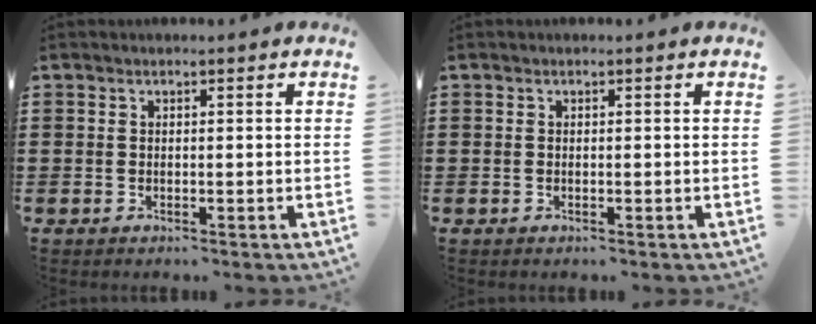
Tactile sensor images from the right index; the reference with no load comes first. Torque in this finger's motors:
{"motor_torque": [-0.04, 0.01, 0.01, -0.01]}